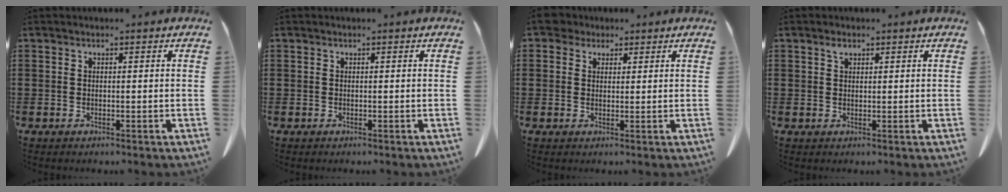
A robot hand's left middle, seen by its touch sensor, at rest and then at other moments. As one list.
[{"total": 0.0}, {"total": 3.3, "force": [2.4, 1.9, 1.2], "torque": [-0.026, 0.005, 0.044]}, {"total": 1.3, "force": [0.8, 0.7, 0.7], "torque": [-0.009, -0.002, 0.014]}]